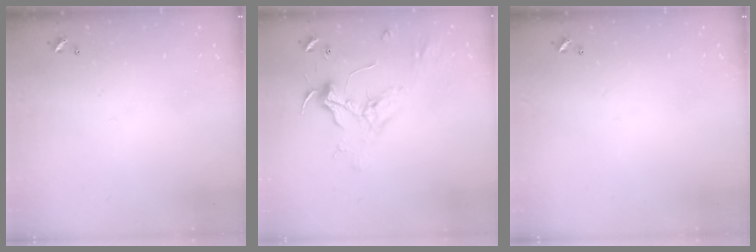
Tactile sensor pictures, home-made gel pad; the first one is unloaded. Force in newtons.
{"total": 2.3, "press": 2.1, "slide": 0.9}
{"total": 0.0}